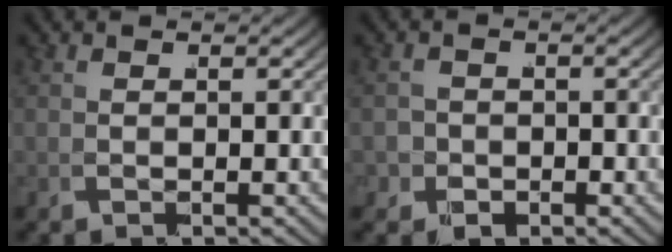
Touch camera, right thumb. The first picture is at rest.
{"total": 2.4, "force": [-1.1, 2.1, 0.6], "torque": [-0.017, -0.017, -0.010]}